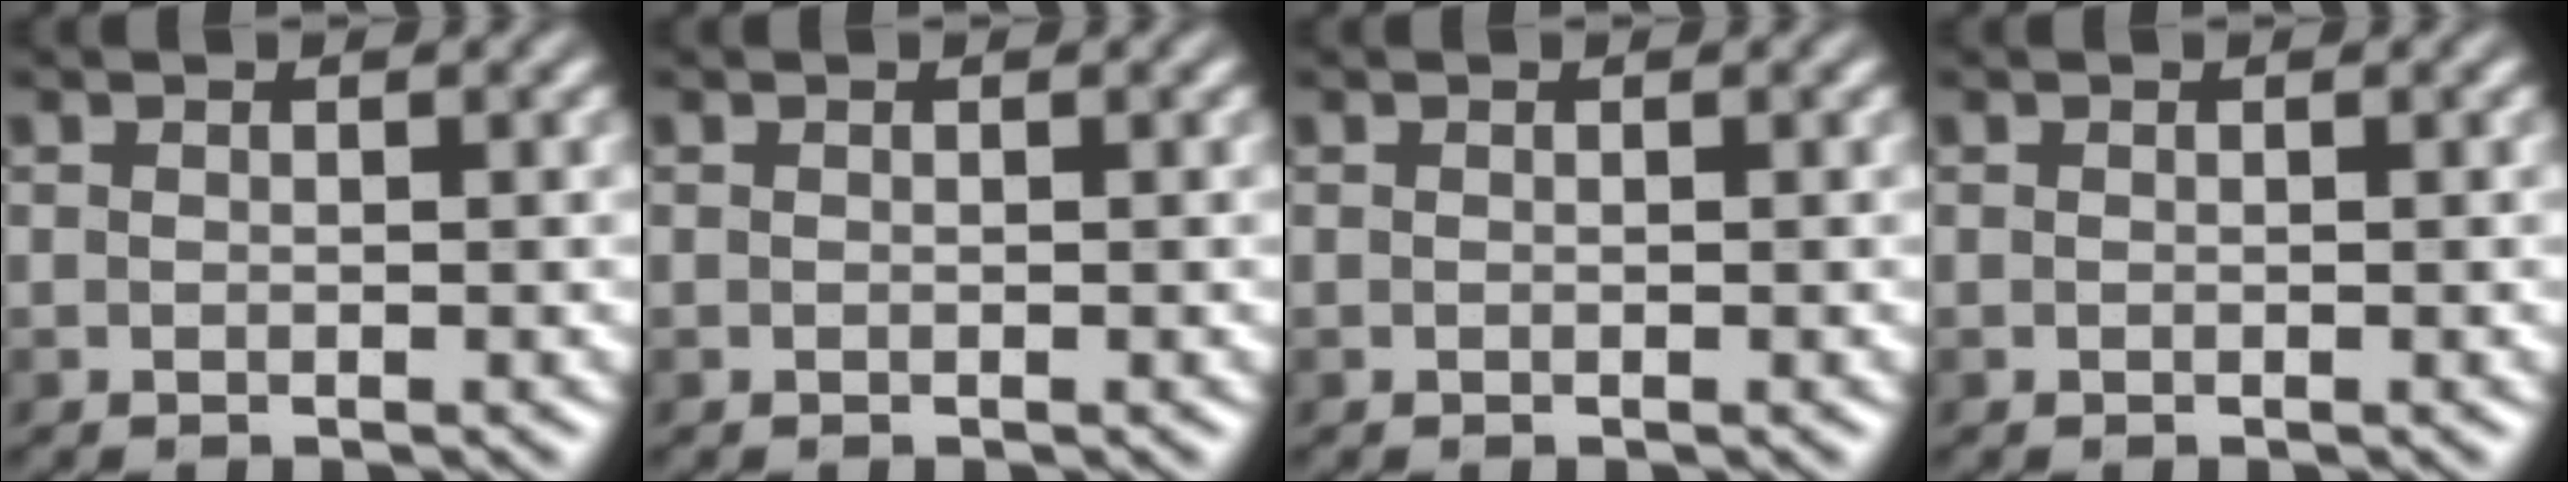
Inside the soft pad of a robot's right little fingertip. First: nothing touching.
{"total": 0.0}
{"total": 0.0}
{"total": 0.0}